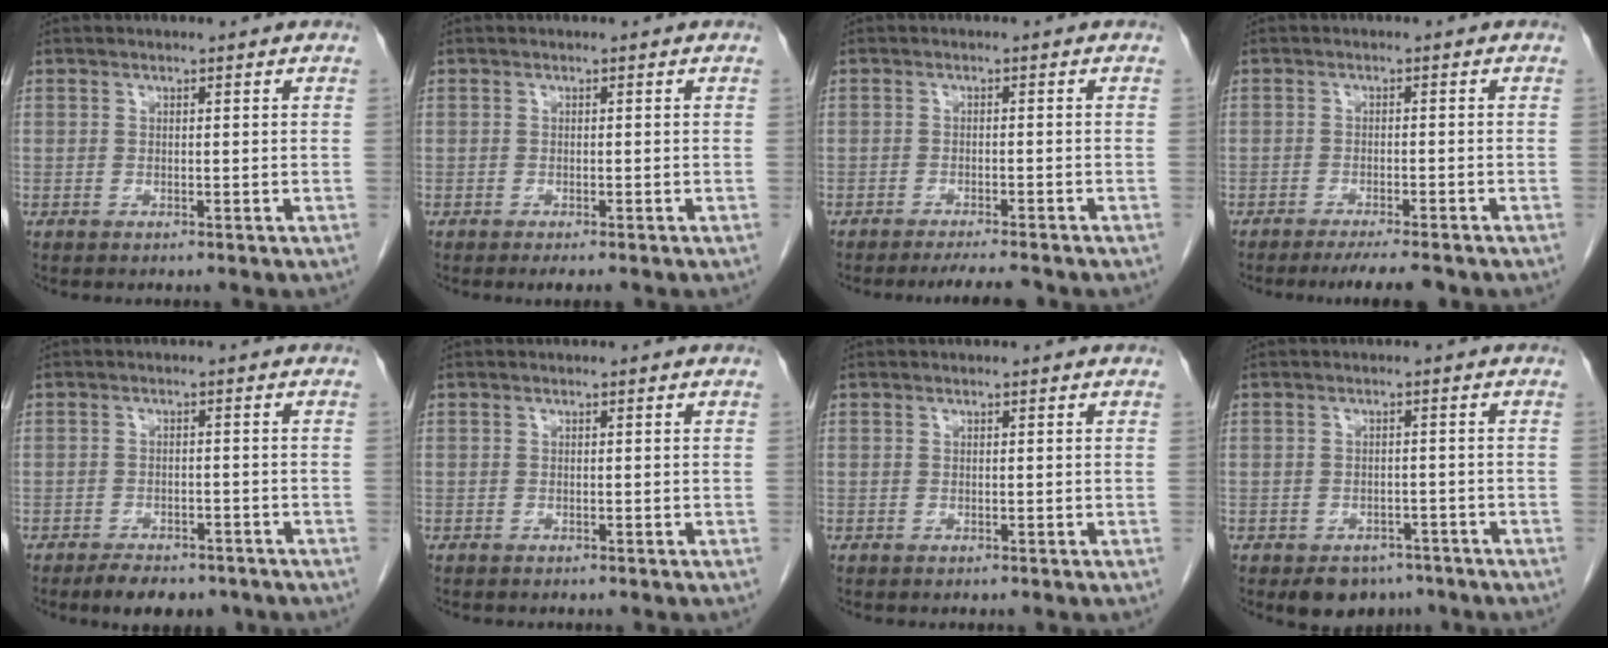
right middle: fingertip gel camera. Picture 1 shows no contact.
{"total": 1.5, "force": [-1.2, 0.2, 0.9], "torque": [-0.015, -0.006, -0.015]}
{"total": 4.8, "force": [-4.3, -0.1, 2.1], "torque": [-0.029, -0.013, -0.065]}
{"total": 5.8, "force": [-5.0, 0.0, 3.0], "torque": [-0.037, -0.014, -0.075]}
{"total": 6.2, "force": [-5.0, 2.6, 2.7], "torque": [-0.039, -0.003, -0.067]}
{"total": 0.0}
{"total": 0.0}
{"total": 4.9, "force": [-3.8, 2.9, 1.2], "torque": [-0.010, 0.003, -0.050]}